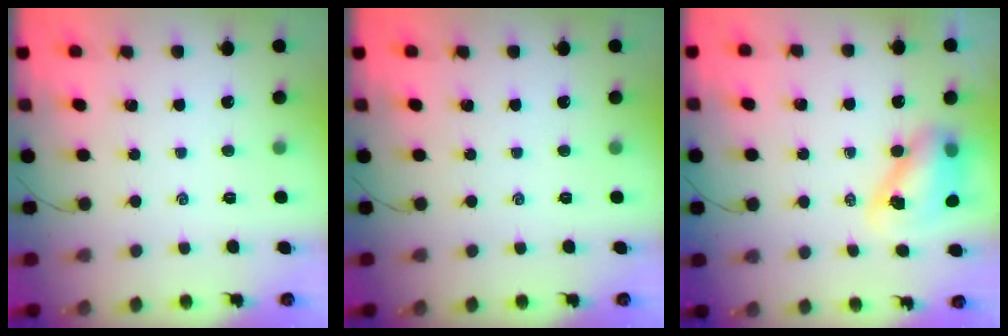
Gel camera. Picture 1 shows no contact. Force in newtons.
{"total": 0.0}
{"total": 8.6, "press": 8.4, "slide": 2.1}